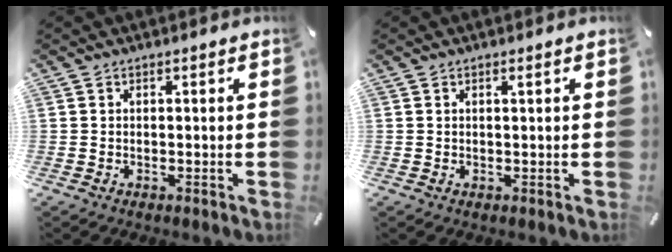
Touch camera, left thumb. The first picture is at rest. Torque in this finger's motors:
{"motor_torque": [-0.05, -0.13, 0.06, -0.13, 0.00]}